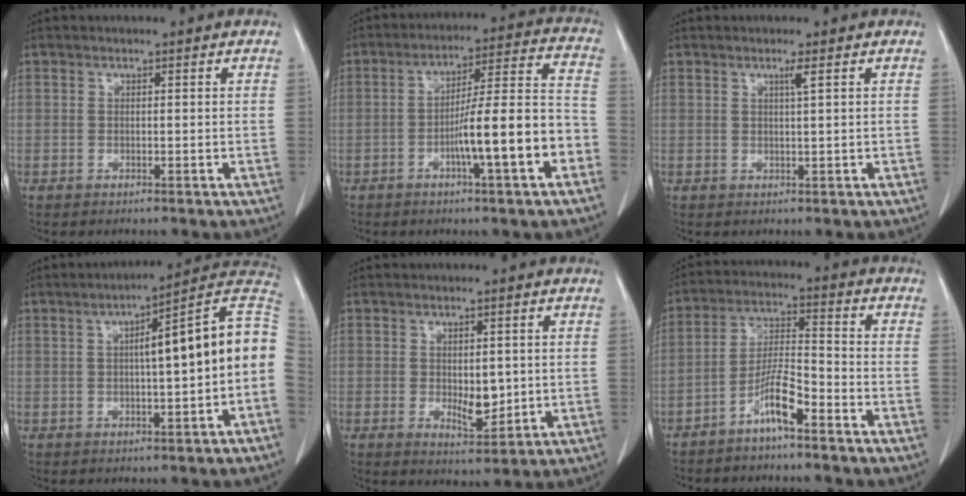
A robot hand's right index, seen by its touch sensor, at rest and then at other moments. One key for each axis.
{"total": 13.4, "fx": -4.9, "fy": 0.6, "fz": 12.4, "tx": -0.188, "ty": 0.018, "tz": -0.075}
{"total": 1.3, "fx": 0.6, "fy": -0.4, "fz": 1.1, "tx": -0.024, "ty": -0.004, "tz": 0.013}
{"total": 13.6, "fx": 0.5, "fy": 1.2, "fz": 13.6, "tx": -0.185, "ty": 0.039, "tz": 0.003}
{"total": 4.7, "fx": -0.2, "fy": 2.3, "fz": 4.1, "tx": -0.060, "ty": -0.009, "tz": 0.006}
{"total": 6.2, "fx": -4.1, "fy": 0.6, "fz": 4.5, "tx": -0.096, "ty": 0.006, "tz": -0.080}